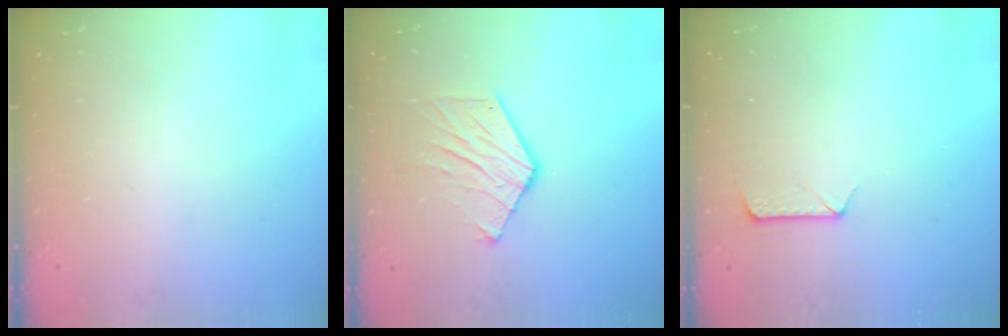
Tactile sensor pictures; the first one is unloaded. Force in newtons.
{"total": 10.2, "press": 10.2, "slide": 0.8}
{"total": 7.8, "press": 7.7, "slide": 0.5}